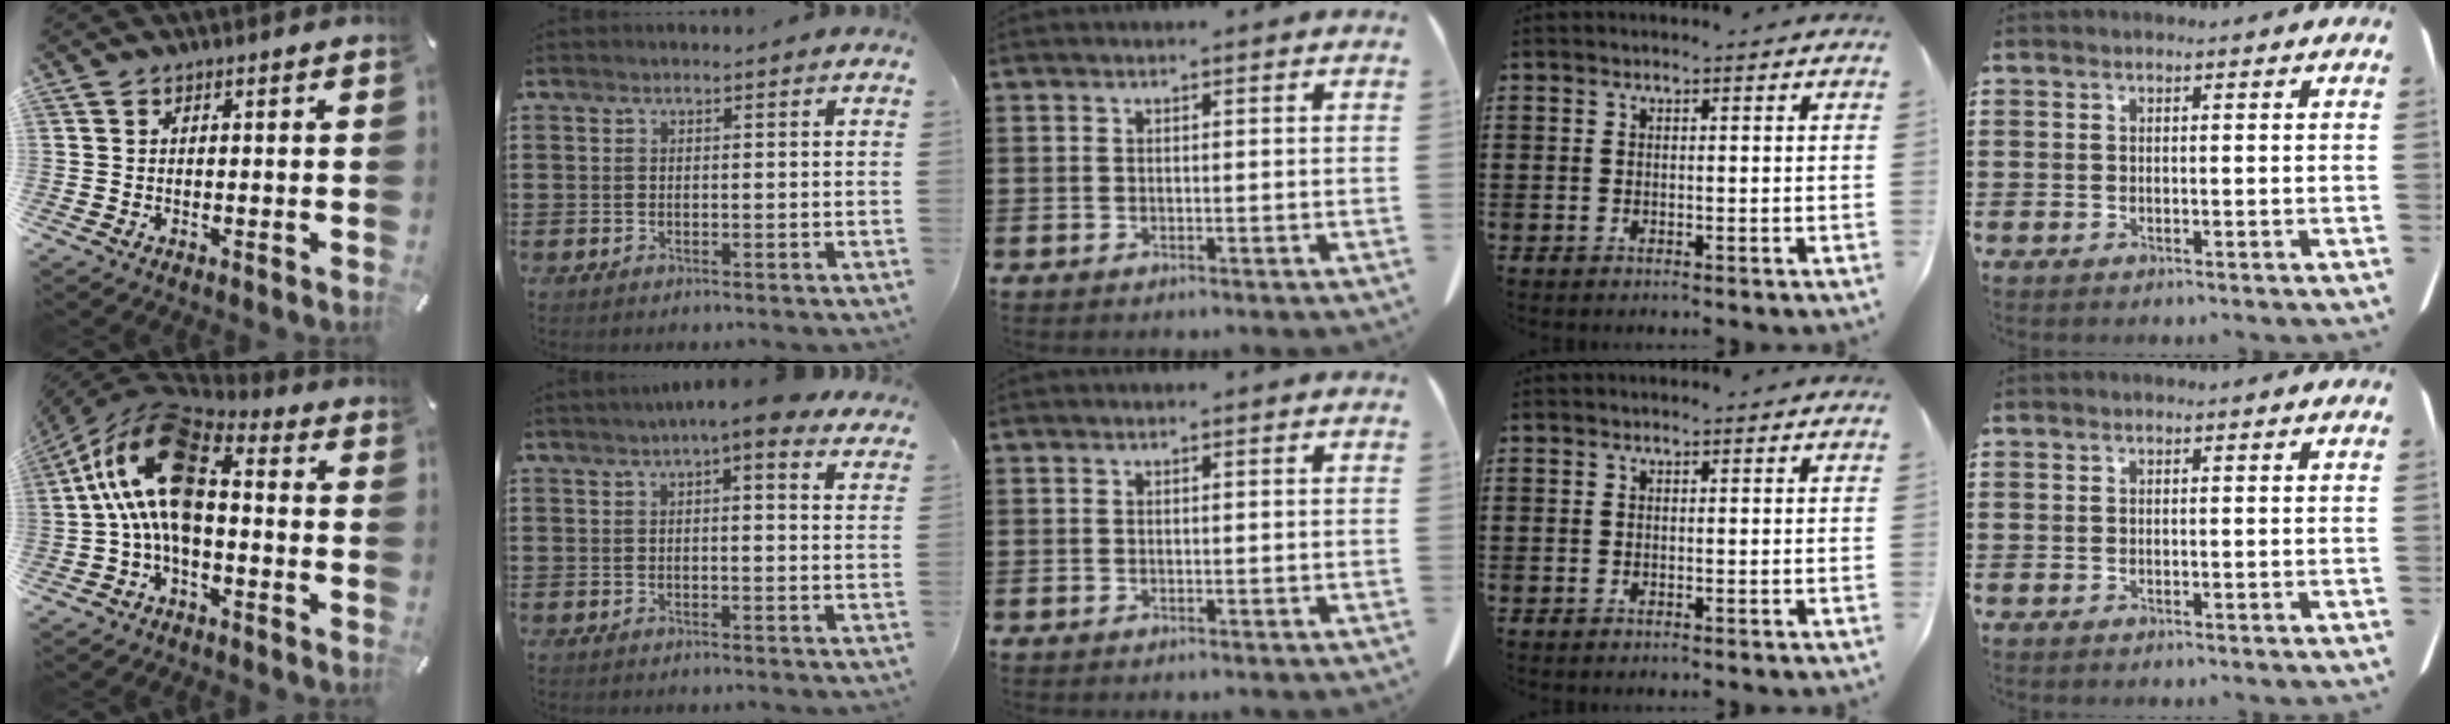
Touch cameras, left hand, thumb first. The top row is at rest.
{"thumb": {"total": 17.6, "force": [0.5, 10.2, 14.3], "torque": [-0.303, 0.005, 0.005]}, "index": {"total": 4.6, "force": [3.4, 0.3, 3.1], "torque": [-0.053, -0.007, 0.056]}}